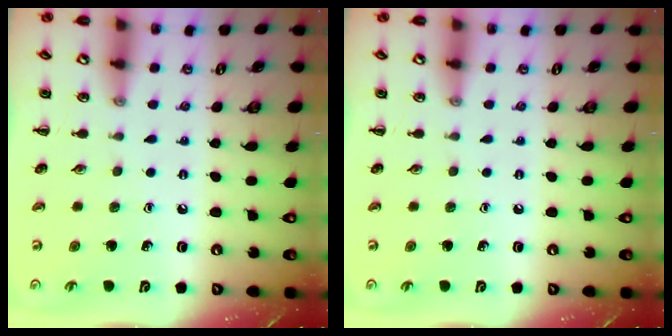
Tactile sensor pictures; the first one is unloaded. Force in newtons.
{"total": 0.0}